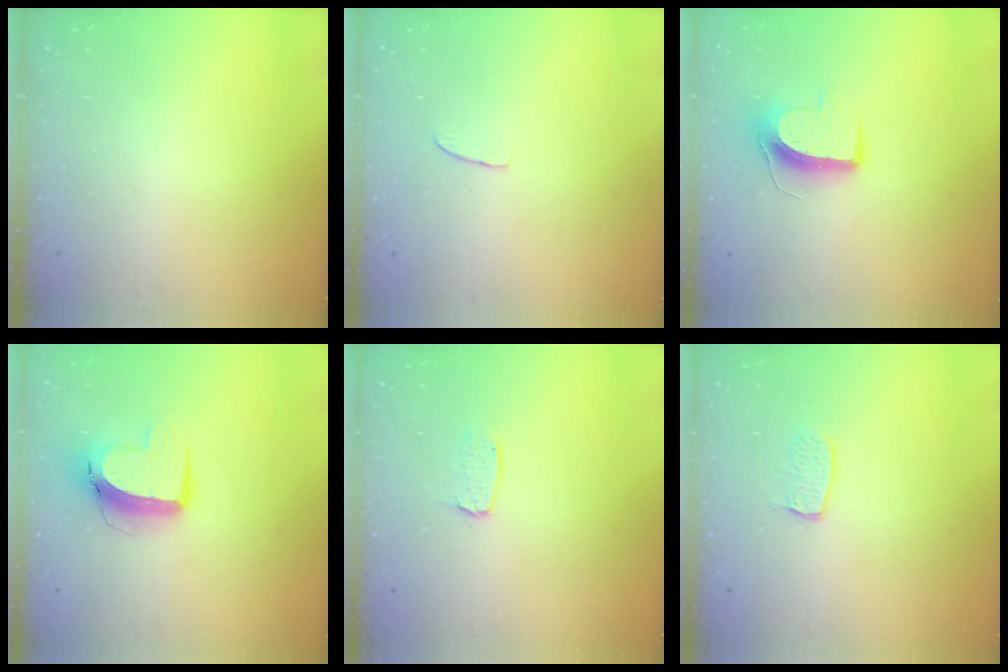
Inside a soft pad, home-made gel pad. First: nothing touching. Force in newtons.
{"total": 2.6, "press": 2.6, "slide": 0.2}
{"total": 9.6, "press": 9.6, "slide": 0.2}
{"total": 11.6, "press": 11.5, "slide": 1.3}
{"total": 3.7, "press": 3.7, "slide": 0.3}
{"total": 6.4, "press": 6.4, "slide": 0.1}